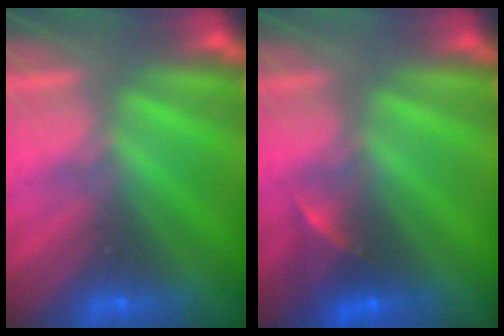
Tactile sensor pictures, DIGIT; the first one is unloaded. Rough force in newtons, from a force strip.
{"total": 2.2}